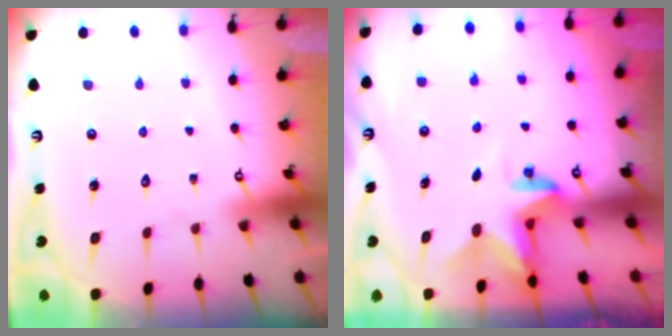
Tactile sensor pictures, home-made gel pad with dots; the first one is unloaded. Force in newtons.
{"total": 2.9, "press": 2.9, "slide": 0.2}